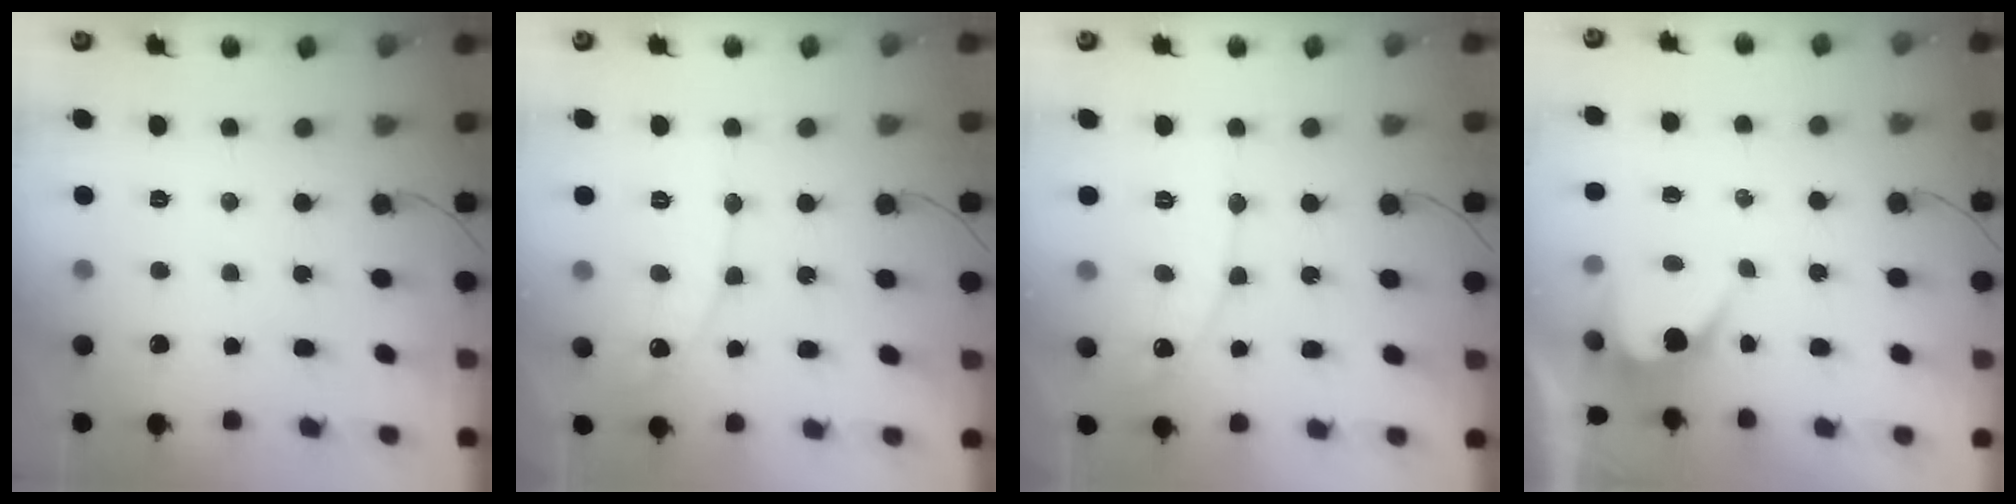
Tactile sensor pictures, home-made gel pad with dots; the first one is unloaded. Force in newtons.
{"total": 8.7, "press": 8.7, "slide": 0.9}
{"total": 8.7, "press": 8.7, "slide": 0.9}
{"total": 5.6, "press": 5.6, "slide": 0.4}